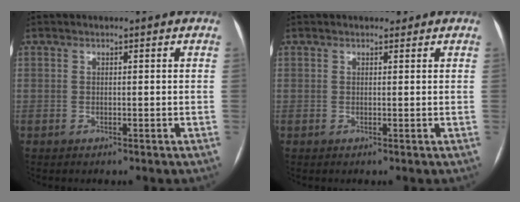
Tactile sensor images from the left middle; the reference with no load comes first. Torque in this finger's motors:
{"motor_torque": [-0.01, 0.01, 0.00, 0.00]}